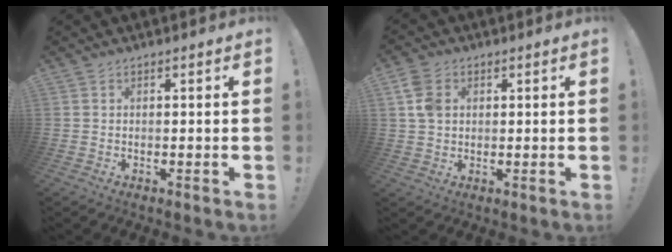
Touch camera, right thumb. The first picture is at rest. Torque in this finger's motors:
{"motor_torque": [0.19, -0.07, 0.05, 0.38, 0.02]}